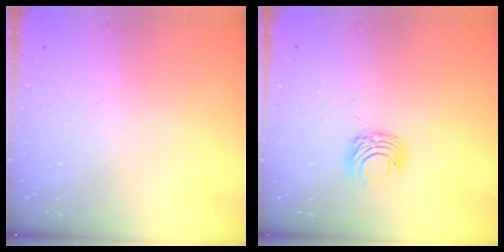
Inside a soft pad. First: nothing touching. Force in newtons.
{"total": 6.6, "press": 6.6, "slide": 0.5}